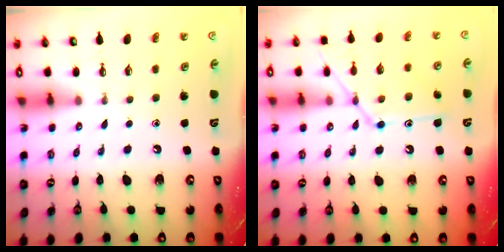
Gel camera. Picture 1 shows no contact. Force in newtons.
{"total": 13.6, "press": 13.5, "slide": 0.9}